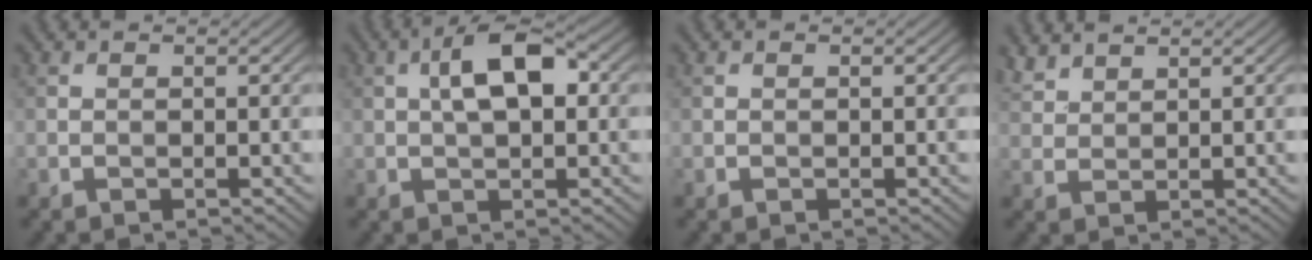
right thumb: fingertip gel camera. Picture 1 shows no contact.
{"total": 6.7, "force": [1.3, 3.0, 5.9], "torque": [-0.103, 0.014, 0.017]}
{"total": 0.0}
{"total": 2.9, "force": [2.6, 0.9, 1.1], "torque": [-0.027, 0.006, 0.061]}